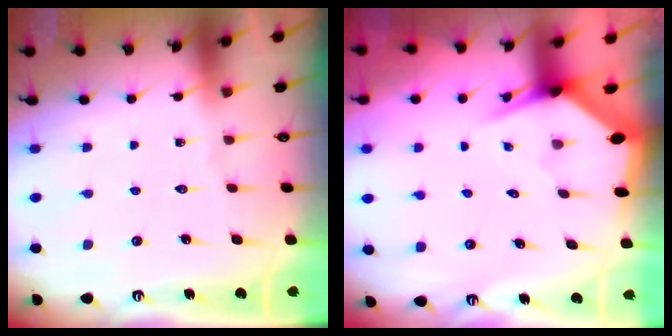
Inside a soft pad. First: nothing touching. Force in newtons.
{"total": 3.1, "press": 3.1, "slide": 0.4}